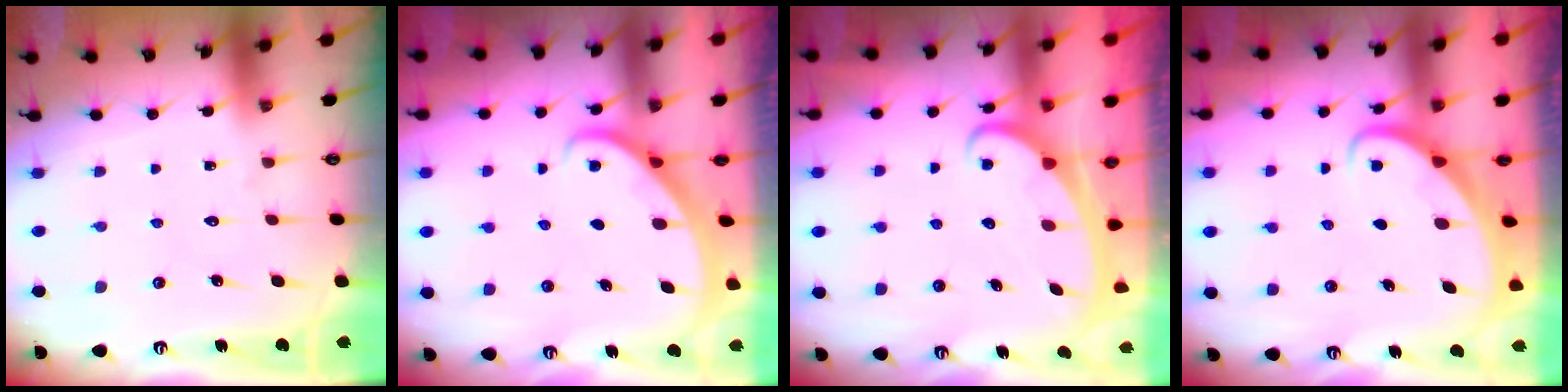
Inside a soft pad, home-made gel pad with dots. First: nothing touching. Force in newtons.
{"total": 2.1, "press": 2.1, "slide": 0.2}
{"total": 2.3, "press": 2.3, "slide": 0.3}
{"total": 2.2, "press": 2.2, "slide": 0.2}